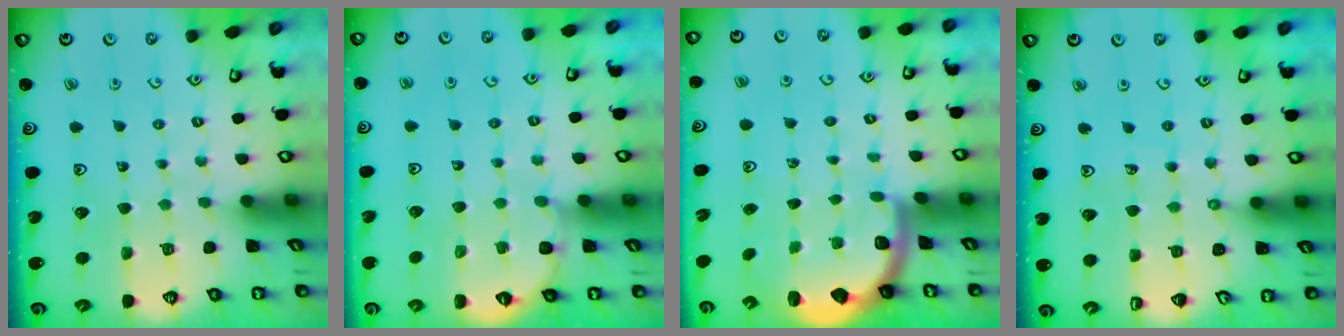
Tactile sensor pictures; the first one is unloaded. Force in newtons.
{"total": 3.2, "press": 2.7, "slide": 1.7}
{"total": 2.0, "press": 2.0, "slide": 0.5}
{"total": 6.2, "press": 5.9, "slide": 1.7}